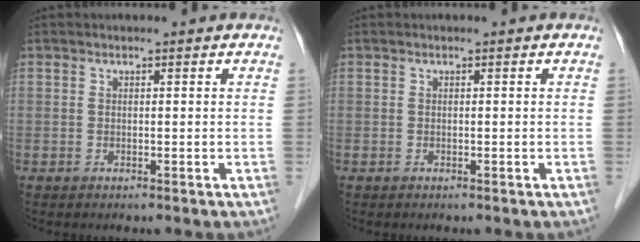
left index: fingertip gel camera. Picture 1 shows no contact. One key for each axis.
{"total": 0.0}